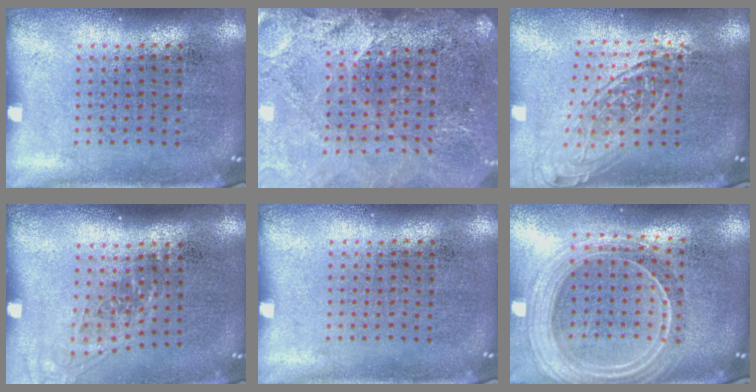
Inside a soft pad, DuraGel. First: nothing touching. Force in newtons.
{"total": 3.6, "press": 3.0, "slide": 1.9}
{"total": 1.7, "press": 1.3, "slide": 1.0}
{"total": 1.2, "press": 1.0, "slide": 0.8}
{"total": 0.0}
{"total": 2.4, "press": 2.1, "slide": 1.2}